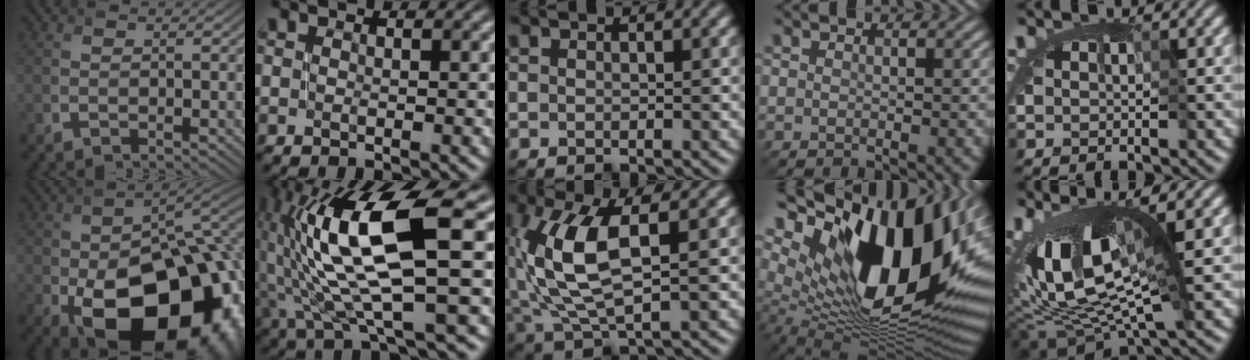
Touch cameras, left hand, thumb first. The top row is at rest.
{"thumb": {"total": 22.6, "force": [-8.0, 13.7, 16.1], "torque": [-0.239, -0.055, -0.080]}, "index": {"total": 13.3, "force": [2.0, 3.3, 12.8], "torque": [-0.245, 0.010, 0.044]}, "middle": {"total": 7.7, "force": [1.0, 3.2, 6.9], "torque": [-0.163, 0.003, 0.022]}, "ring": {"total": 18.4, "force": [6.5, 9.0, 14.7], "torque": [-0.253, 0.017, 0.109]}, "little": {"total": 10.3, "force": [-0.8, 3.7, 9.6], "torque": [-0.172, -0.010, -0.010]}}